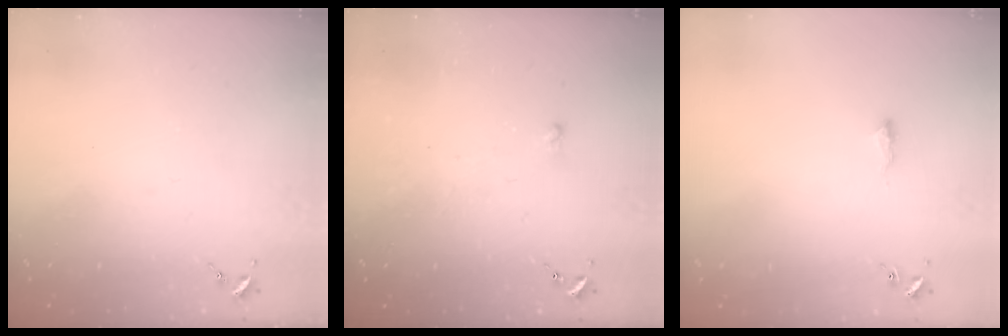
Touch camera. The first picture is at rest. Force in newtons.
{"total": 2.5, "press": 2.5, "slide": 0.5}
{"total": 6.8, "press": 6.7, "slide": 0.8}